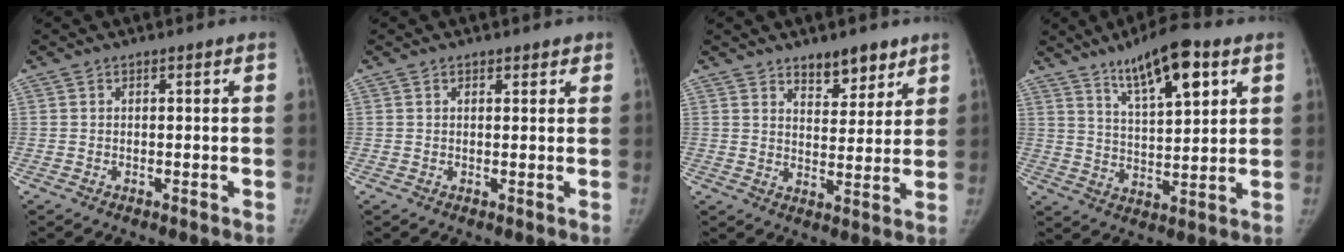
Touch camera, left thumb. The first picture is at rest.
{"total": 2.3, "force": [1.5, 1.3, 1.1], "torque": [0.000, -0.006, 0.017]}
{"total": 7.9, "force": [5.7, 3.7, 4.1], "torque": [-0.024, -0.038, 0.087]}
{"total": 13.7, "force": [7.5, 4.4, 10.6], "torque": [-0.150, -0.029, 0.125]}